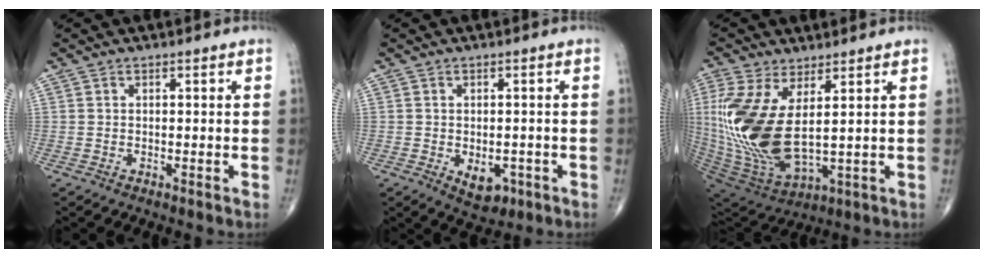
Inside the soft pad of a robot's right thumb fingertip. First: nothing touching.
{"total": 5.2, "force": [-1.7, 3.2, 3.6], "torque": [-0.037, 0.003, -0.013]}
{"total": 20.1, "force": [3.0, 9.2, 17.6], "torque": [-0.401, -0.035, 0.074]}